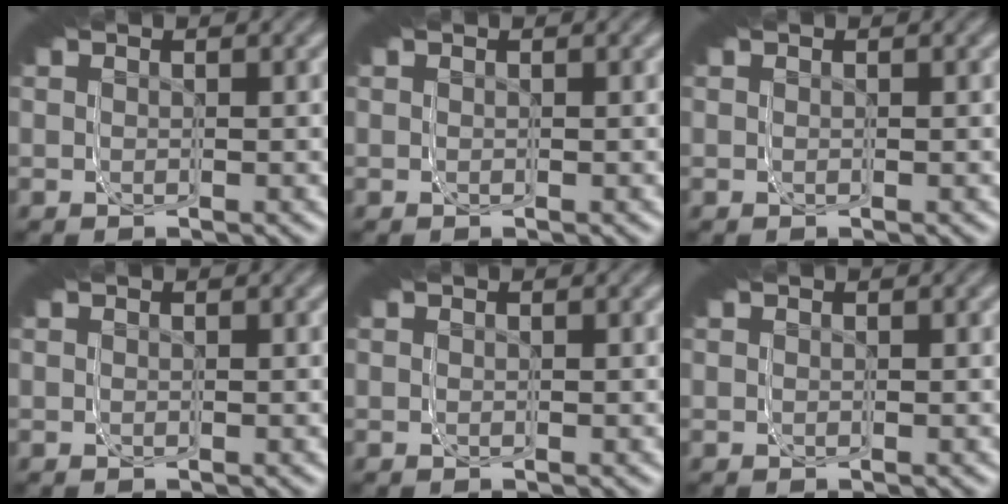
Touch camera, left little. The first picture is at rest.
{"total": 0.0}
{"total": 0.0}
{"total": 0.0}
{"total": 0.0}
{"total": 0.0}